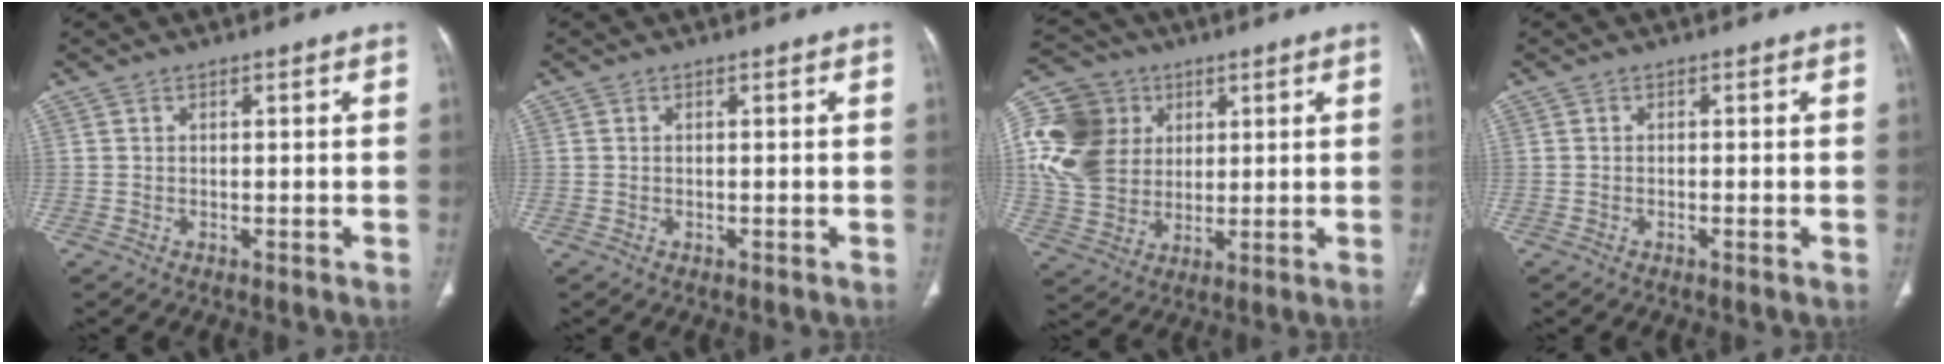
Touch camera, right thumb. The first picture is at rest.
{"total": 0.0}
{"total": 17.2, "force": [3.8, 14.1, 9.2], "torque": [-0.176, 0.007, 0.070]}
{"total": 0.9, "force": [-0.3, 0.1, 0.8], "torque": [-0.019, -0.002, -0.006]}